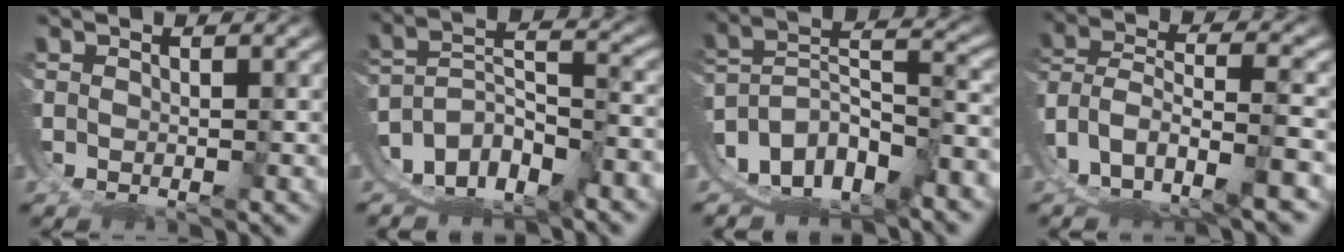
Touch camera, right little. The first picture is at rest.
{"total": 12.6, "force": [-6.1, 10.0, 4.6], "torque": [-0.103, -0.045, -0.100]}
{"total": 14.0, "force": [-6.8, 10.7, 6.0], "torque": [-0.131, -0.049, -0.108]}
{"total": 10.0, "force": [-4.7, 7.2, 5.2], "torque": [-0.125, -0.057, -0.054]}